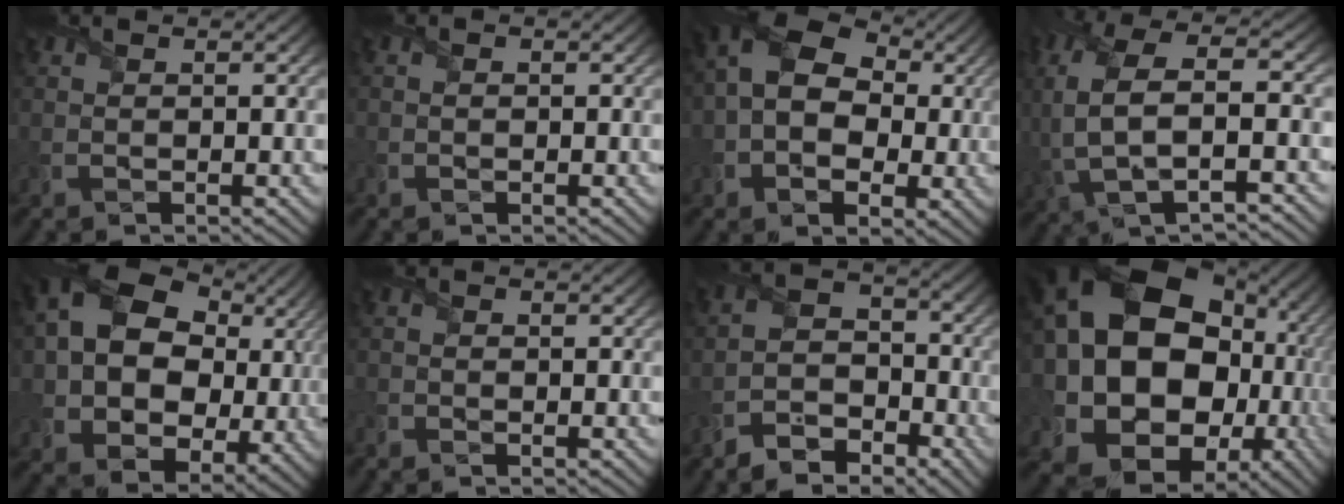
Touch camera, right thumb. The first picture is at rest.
{"total": 0.6, "force": [-0.3, 0.5, 0.1], "torque": [-0.003, -0.003, -0.005]}
{"total": 13.9, "force": [1.3, 10.2, 9.4], "torque": [-0.186, 0.004, 0.024]}
{"total": 9.3, "force": [-1.8, 3.6, 8.4], "torque": [-0.202, 0.002, -0.045]}
{"total": 18.0, "force": [3.4, 13.6, 11.3], "torque": [-0.245, -0.017, 0.082]}
{"total": 1.5, "force": [-1.1, 0.8, 0.6], "torque": [-0.018, -0.004, -0.020]}
{"total": 6.5, "force": [-4.6, 3.4, 3.0], "torque": [-0.057, -0.001, -0.096]}
{"total": 24.3, "force": [3.1, 20.4, 12.7], "torque": [-0.300, -0.036, 0.061]}